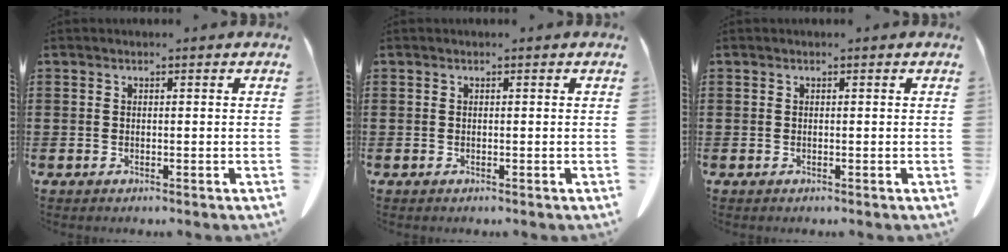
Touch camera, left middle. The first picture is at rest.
{"total": 0.0}
{"total": 0.0}